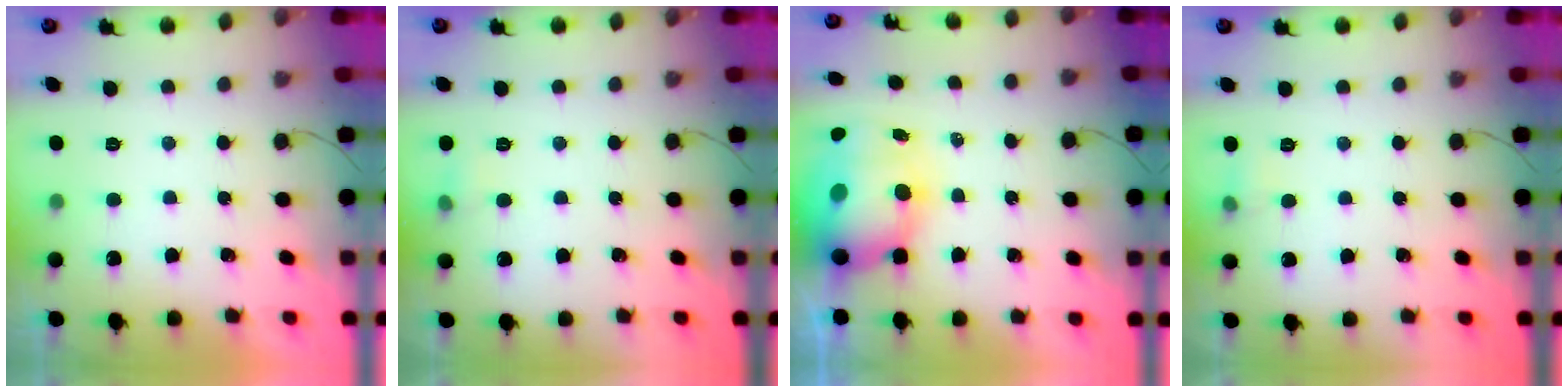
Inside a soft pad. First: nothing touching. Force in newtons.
{"total": 4.0, "press": 3.8, "slide": 1.2}
{"total": 13.2, "press": 12.9, "slide": 2.8}
{"total": 4.1, "press": 3.9, "slide": 1.2}